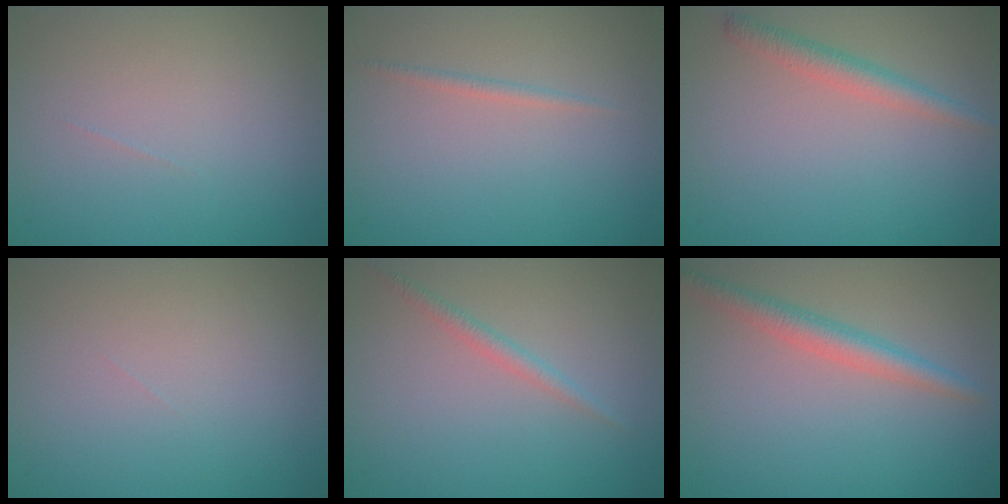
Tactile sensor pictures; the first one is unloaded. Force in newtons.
{"total": 0.7, "press": 0.7, "slide": 0.1}
{"total": 2.2, "press": 2.2, "slide": 0.0}
{"total": 0.0}
{"total": 1.3, "press": 1.3, "slide": 0.1}
{"total": 2.7, "press": 2.7, "slide": 0.1}